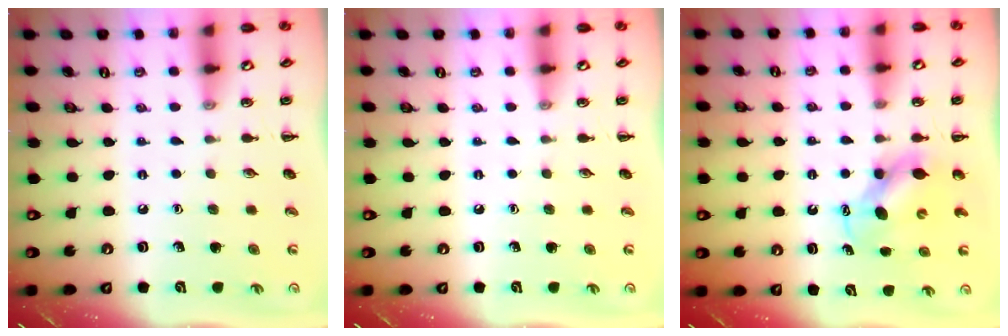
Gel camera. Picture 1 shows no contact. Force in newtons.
{"total": 0.0}
{"total": 6.7, "press": 6.6, "slide": 0.7}